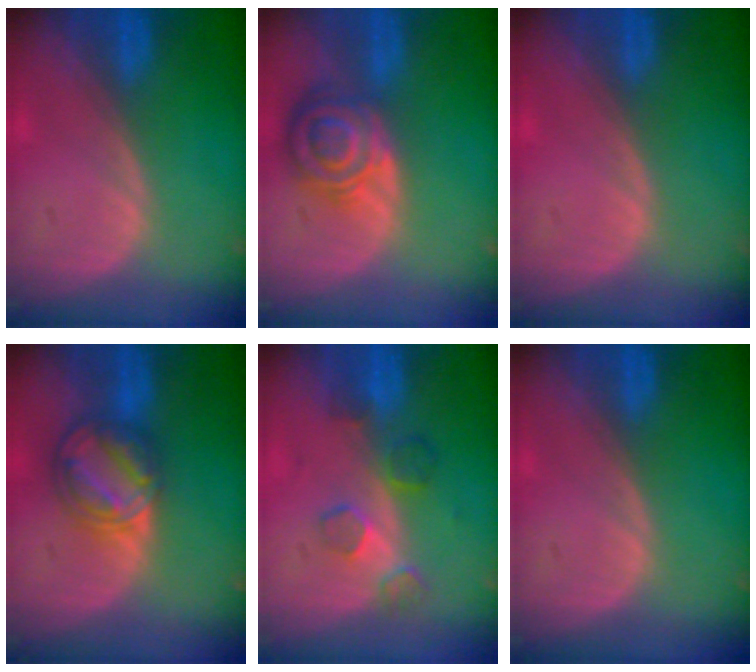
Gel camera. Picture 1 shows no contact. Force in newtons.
{"total": 8.2, "press": 7.2, "slide": 4.0}
{"total": 0.5, "press": 0.0, "slide": 0.5}
{"total": 8.1, "press": 7.0, "slide": 4.2}
{"total": 4.8, "press": 4.5, "slide": 1.5}
{"total": 0.0}